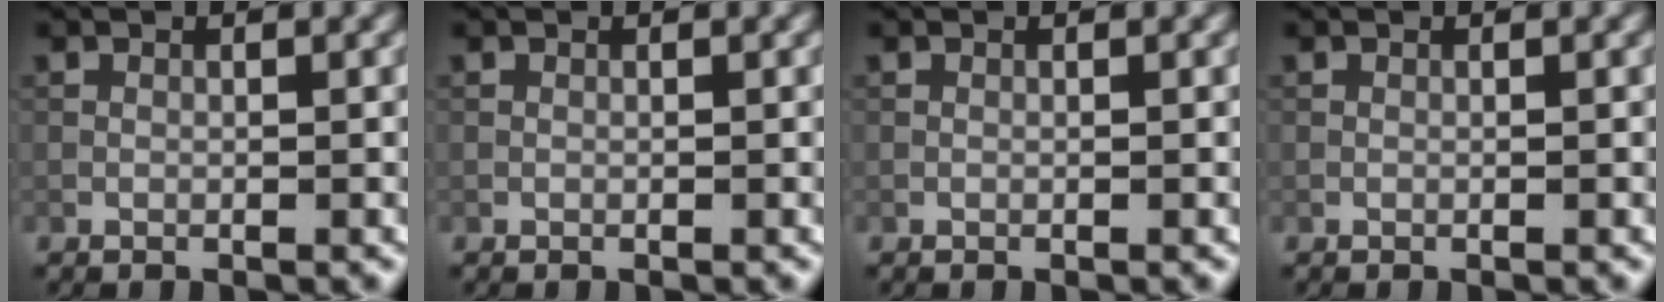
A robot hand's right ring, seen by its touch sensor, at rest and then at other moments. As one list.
[{"total": 0.0}, {"total": 0.0}, {"total": 0.0}]